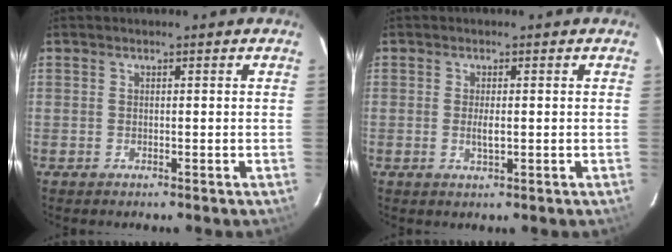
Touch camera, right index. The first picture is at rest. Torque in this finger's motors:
{"motor_torque": [0.49, -0.09, 0.15, 0.04]}